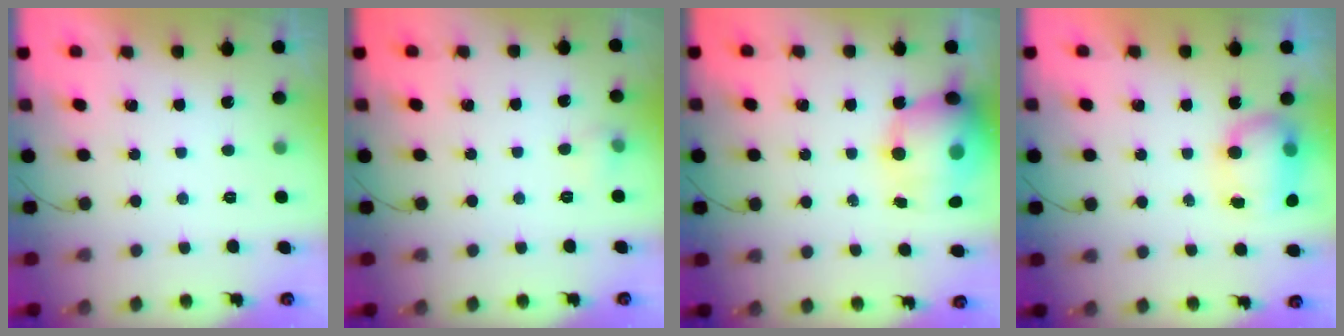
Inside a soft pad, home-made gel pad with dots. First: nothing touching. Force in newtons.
{"total": 4.0, "press": 3.7, "slide": 1.4}
{"total": 17.1, "press": 16.5, "slide": 4.2}
{"total": 11.9, "press": 9.7, "slide": 6.8}